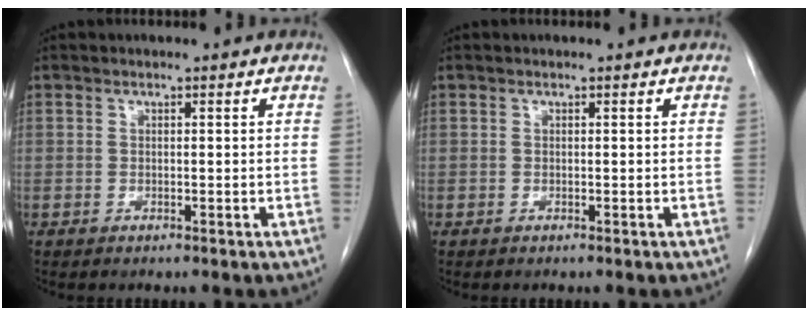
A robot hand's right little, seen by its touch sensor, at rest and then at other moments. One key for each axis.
{"total": 0.0}